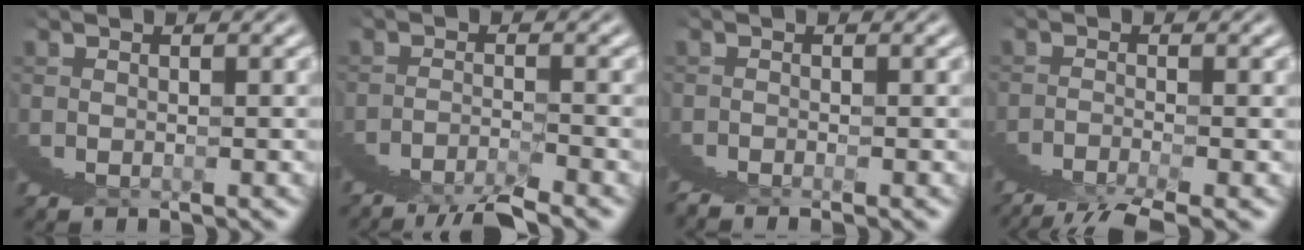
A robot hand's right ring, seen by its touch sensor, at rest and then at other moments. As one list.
[{"total": 1.0, "force": [0.4, -0.5, 0.8], "torque": [0.009, 0.034, -0.012]}, {"total": 0.9, "force": [0.7, -0.6, 0.2], "torque": [0.010, 0.016, 0.003]}, {"total": 1.3, "force": [0.6, -1.0, 0.7], "torque": [0.000, 0.025, -0.001]}]